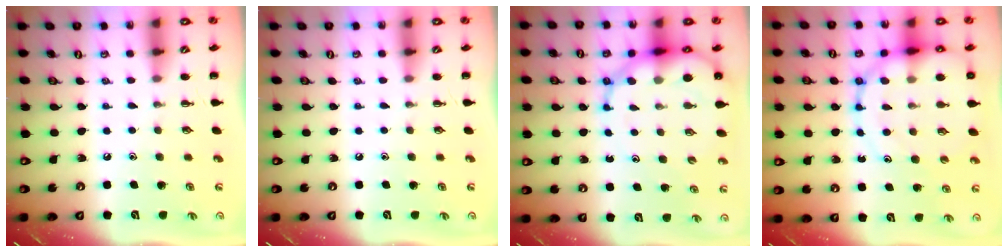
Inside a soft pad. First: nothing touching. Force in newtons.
{"total": 0.0}
{"total": 13.3, "press": 12.8, "slide": 3.7}
{"total": 17.1, "press": 16.8, "slide": 3.2}